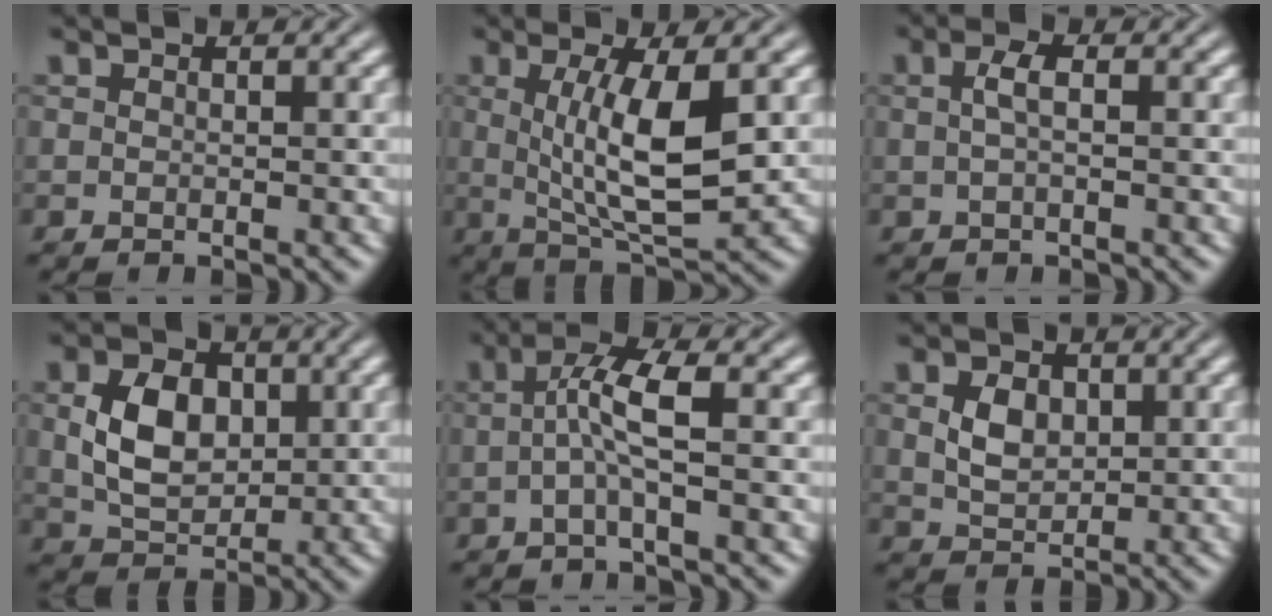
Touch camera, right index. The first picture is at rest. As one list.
[{"total": 6.9, "force": [0.7, 1.6, 6.7], "torque": [-0.109, -0.015, 0.027]}, {"total": 1.8, "force": [0.1, -0.6, 1.6], "torque": [-0.024, 0.005, 0.002]}, {"total": 4.7, "force": [0.6, 2.9, 3.6], "torque": [-0.060, -0.010, 0.022]}, {"total": 4.3, "force": [0.3, 0.7, 4.2], "torque": [-0.071, 0.006, 0.000]}, {"total": 2.2, "force": [0.6, 1.0, 1.8], "torque": [-0.024, -0.009, 0.024]}]